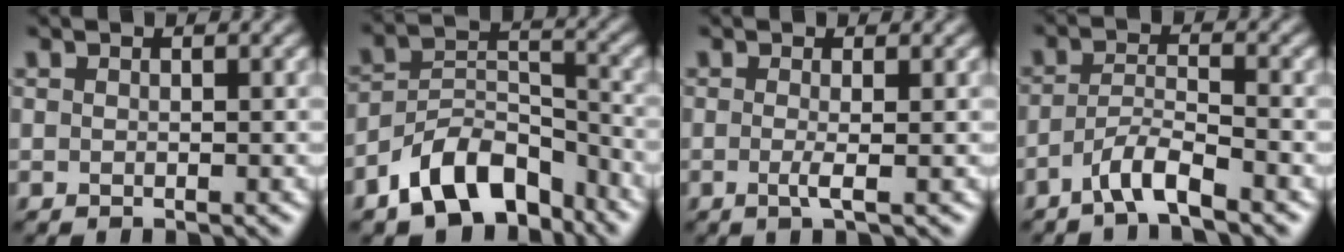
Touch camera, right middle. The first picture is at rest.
{"total": 8.7, "force": [-5.9, 4.6, 4.4], "torque": [-0.067, -0.001, -0.118]}
{"total": 1.7, "force": [-0.3, 0.4, 1.6], "torque": [-0.031, -0.007, -0.008]}
{"total": 3.4, "force": [-2.5, 0.5, 2.3], "torque": [-0.041, 0.009, -0.055]}